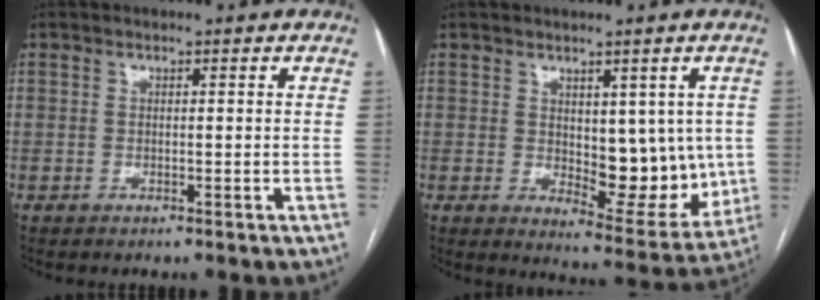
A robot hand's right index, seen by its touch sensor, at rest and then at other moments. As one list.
[{"total": 10.2, "force": [0.5, 5.0, 8.8], "torque": [-0.099, -0.011, 0.025]}]